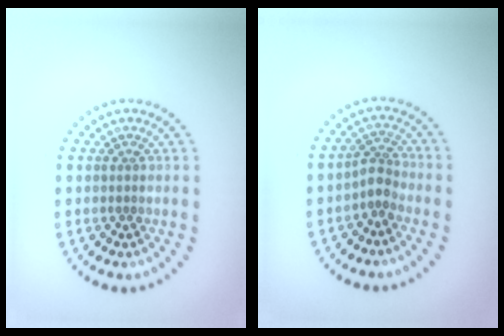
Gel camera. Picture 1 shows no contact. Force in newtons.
{"total": 2.0, "press": 1.6, "slide": 1.2}